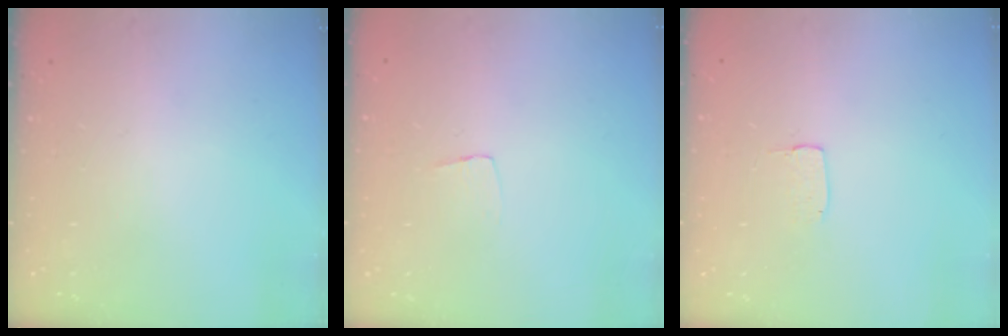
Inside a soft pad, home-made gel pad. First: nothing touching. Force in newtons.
{"total": 3.3, "press": 3.3, "slide": 0.2}
{"total": 2.9, "press": 2.9, "slide": 0.2}